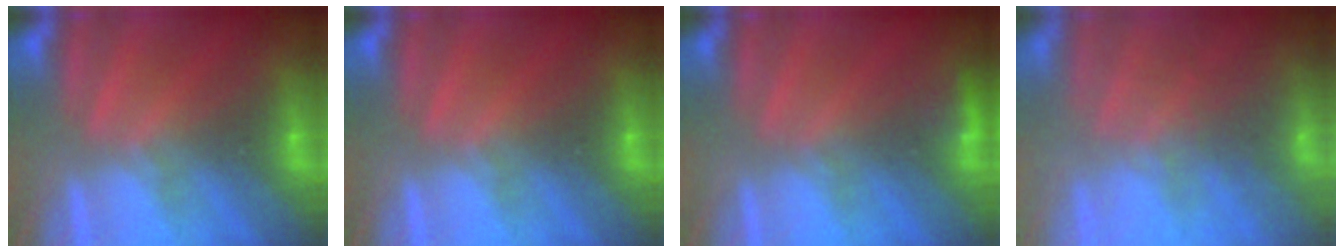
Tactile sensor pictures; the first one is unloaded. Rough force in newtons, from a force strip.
{"total": 0.0}
{"total": 2.9}
{"total": 7.2}